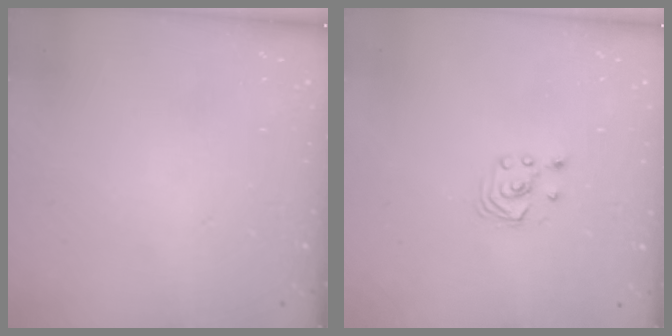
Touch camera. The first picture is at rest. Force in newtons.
{"total": 1.8, "press": 1.8, "slide": 0.2}